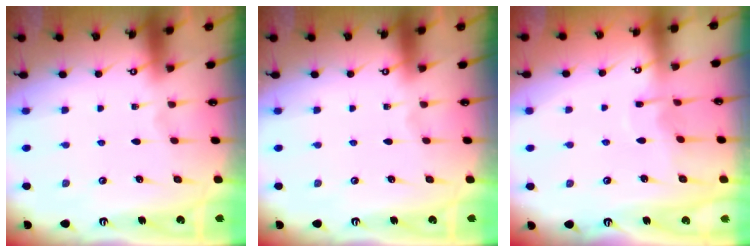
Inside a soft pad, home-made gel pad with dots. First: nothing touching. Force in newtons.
{"total": 0.0}
{"total": 2.9, "press": 2.9, "slide": 0.4}